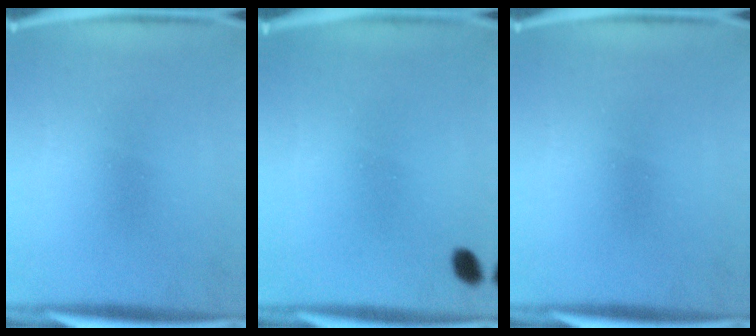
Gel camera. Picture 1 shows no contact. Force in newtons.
{"total": 1.8}
{"total": 0.0}